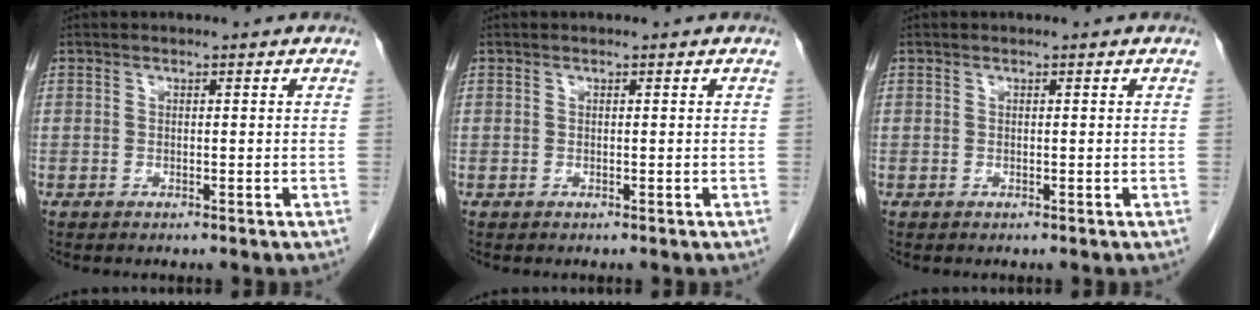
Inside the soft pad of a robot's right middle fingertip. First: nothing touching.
{"total": 0.0}
{"total": 0.0}